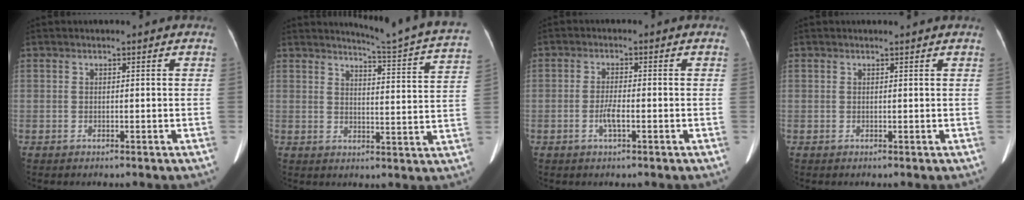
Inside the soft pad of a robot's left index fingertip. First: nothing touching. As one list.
[{"total": 15.1, "force": [14.2, -1.3, 4.8], "torque": [-0.070, -0.084, 0.156]}, {"total": 2.7, "force": [-1.0, 0.5, 2.5], "torque": [-0.053, 0.000, -0.021]}, {"total": 0.9, "force": [0.9, -0.1, 0.2], "torque": [-0.011, 0.004, 0.012]}]